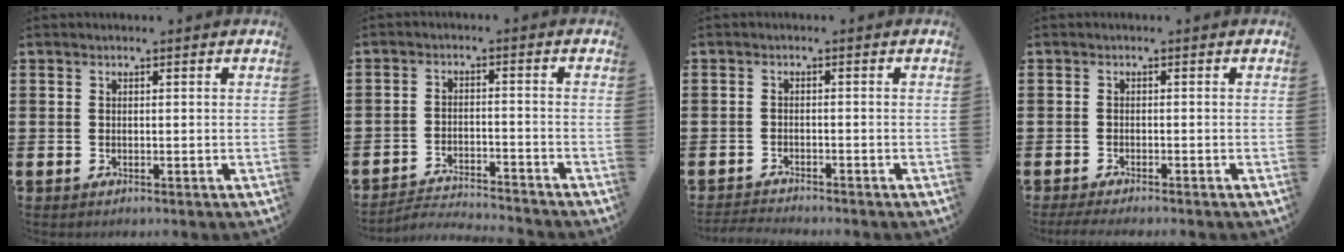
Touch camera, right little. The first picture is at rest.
{"total": 2.8, "force": [-2.8, 0.0, 0.0], "torque": [-0.006, 0.003, -0.060]}
{"total": 1.6, "force": [-1.6, -0.1, 0.0], "torque": [-0.003, 0.002, -0.033]}
{"total": 1.3, "force": [-1.0, 0.0, 0.8], "torque": [-0.012, -0.001, -0.019]}